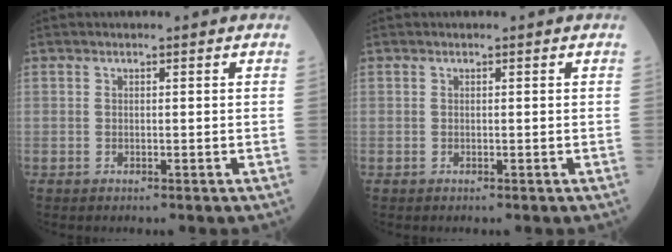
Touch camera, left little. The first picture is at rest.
{"total": 0.0}